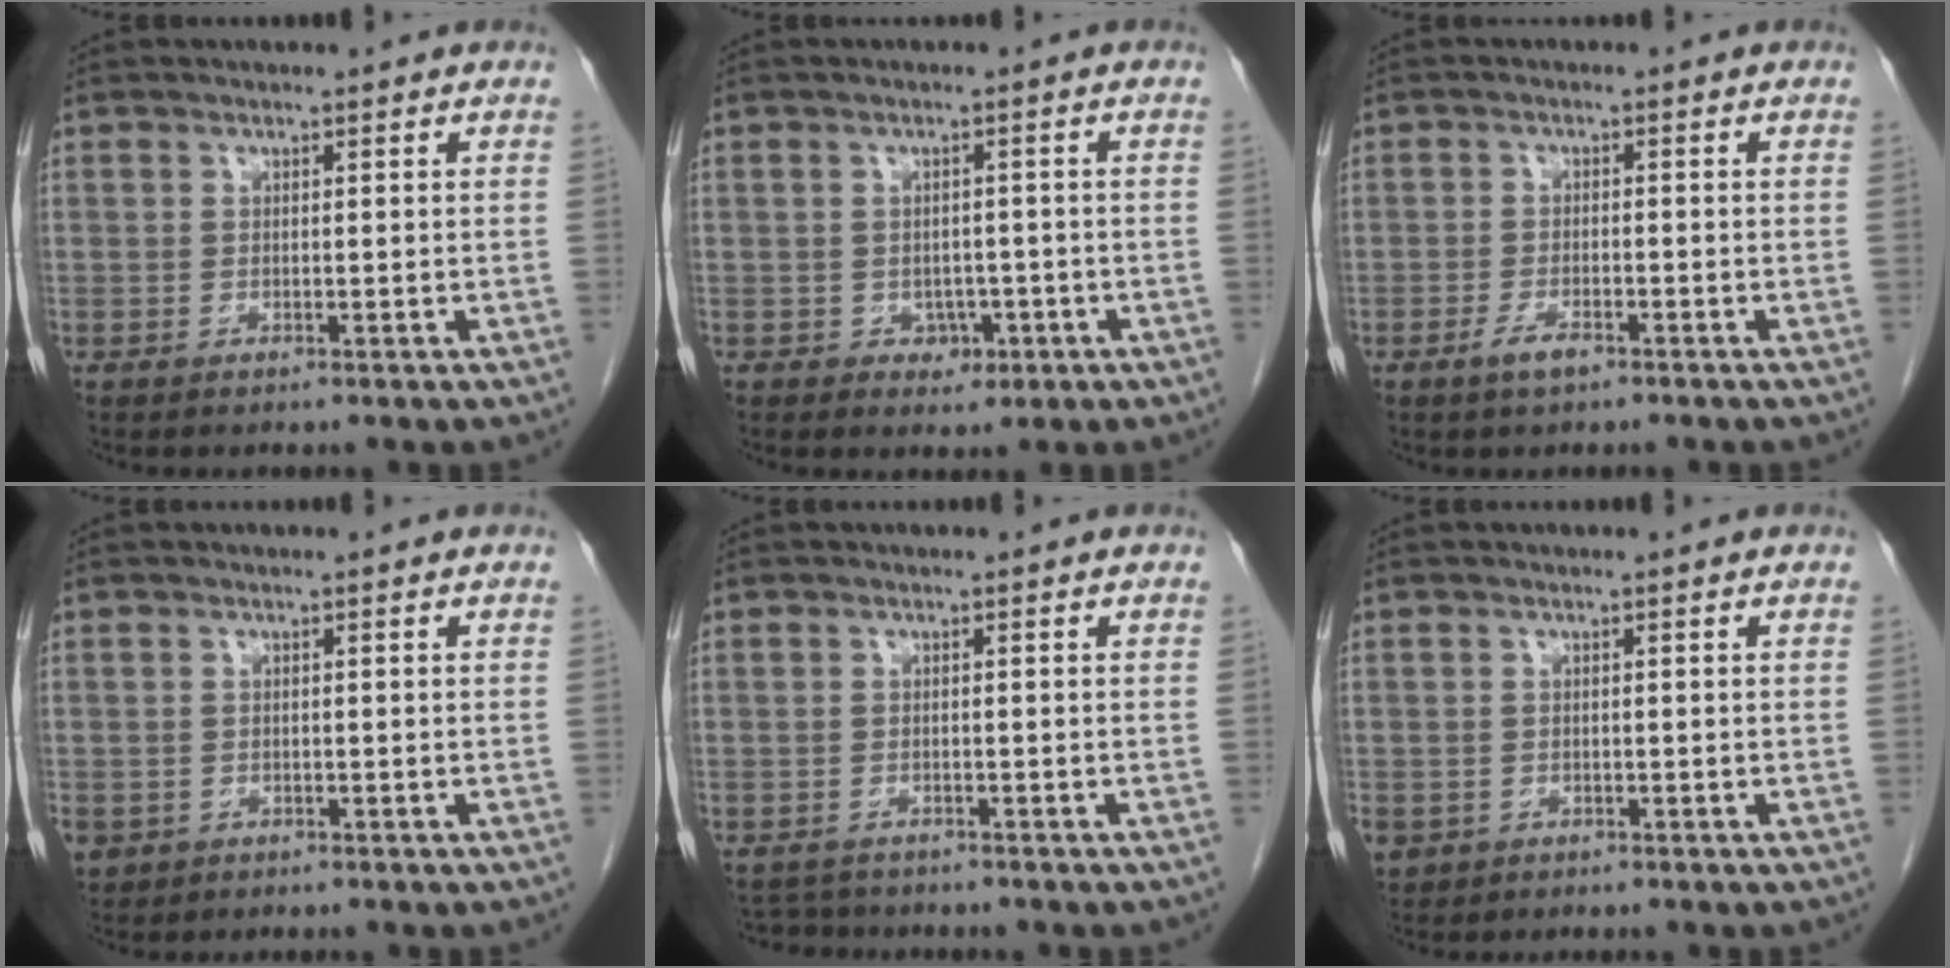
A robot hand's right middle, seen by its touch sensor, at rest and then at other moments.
{"total": 3.0, "force": [-1.1, 2.3, 1.6], "torque": [-0.015, 0.004, -0.005]}
{"total": 2.6, "force": [-1.7, 0.8, 1.8], "torque": [-0.038, -0.001, -0.031]}
{"total": 3.4, "force": [-1.7, 2.8, 0.9], "torque": [-0.022, 0.000, -0.024]}
{"total": 2.5, "force": [-2.4, 0.6, -0.5], "torque": [0.004, -0.010, -0.038]}
{"total": 3.7, "force": [-1.8, 3.1, 0.9], "torque": [-0.024, 0.000, -0.025]}